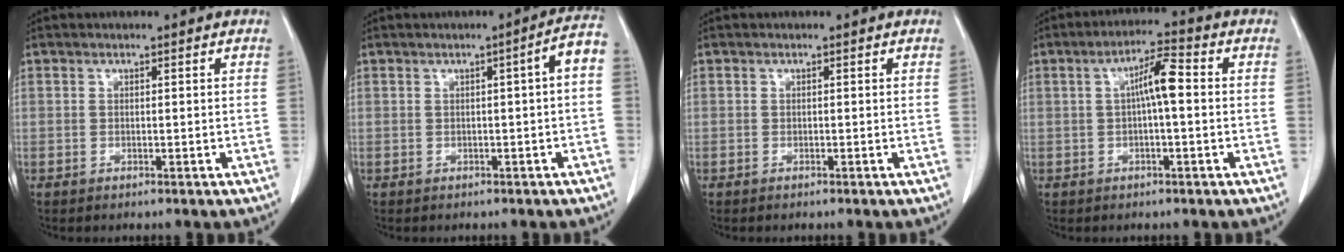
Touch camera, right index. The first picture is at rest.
{"total": 3.9, "force": [-0.1, 0.0, 3.9], "torque": [-0.045, 0.009, -0.002]}
{"total": 0.0}
{"total": 5.6, "force": [0.3, 0.8, 5.5], "torque": [-0.096, 0.015, 0.003]}